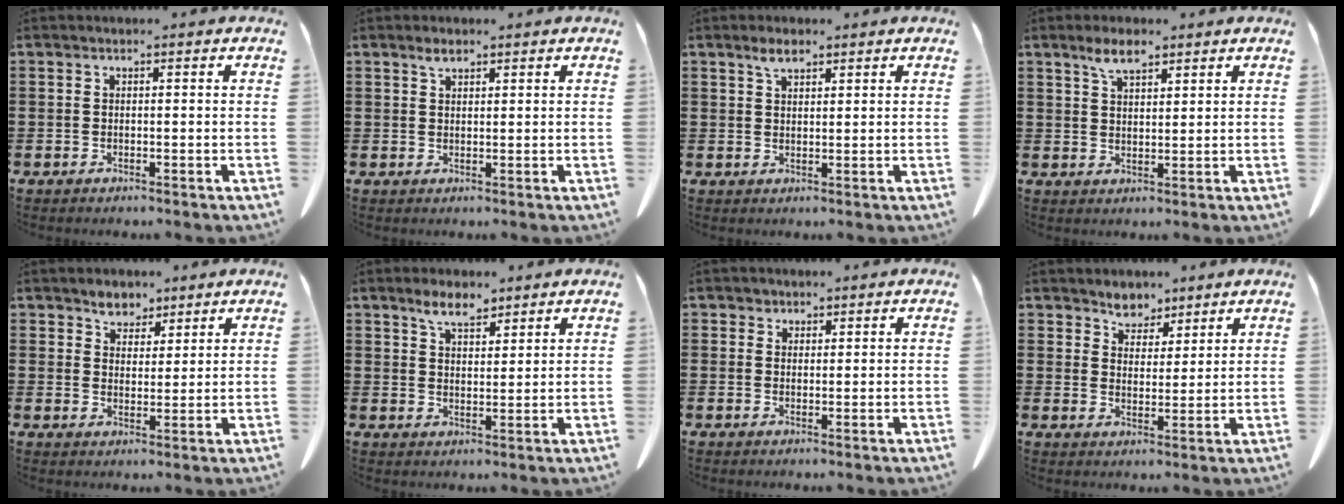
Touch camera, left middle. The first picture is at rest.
{"total": 1.8, "force": [1.4, 0.6, 1.1], "torque": [-0.024, 0.000, 0.026]}
{"total": 2.8, "force": [2.0, 0.9, 1.7], "torque": [-0.037, 0.003, 0.036]}
{"total": 4.2, "force": [2.8, 1.5, 2.7], "torque": [-0.059, 0.004, 0.051]}
{"total": 4.0, "force": [3.4, 2.0, 0.3], "torque": [-0.021, -0.001, 0.066]}
{"total": 4.5, "force": [3.6, 1.6, 2.2], "torque": [-0.051, -0.001, 0.067]}
{"total": 1.5, "force": [1.3, 0.8, 0.0], "torque": [0.003, 0.000, 0.024]}
{"total": 4.3, "force": [3.8, 2.0, -0.1], "torque": [-0.009, -0.013, 0.071]}